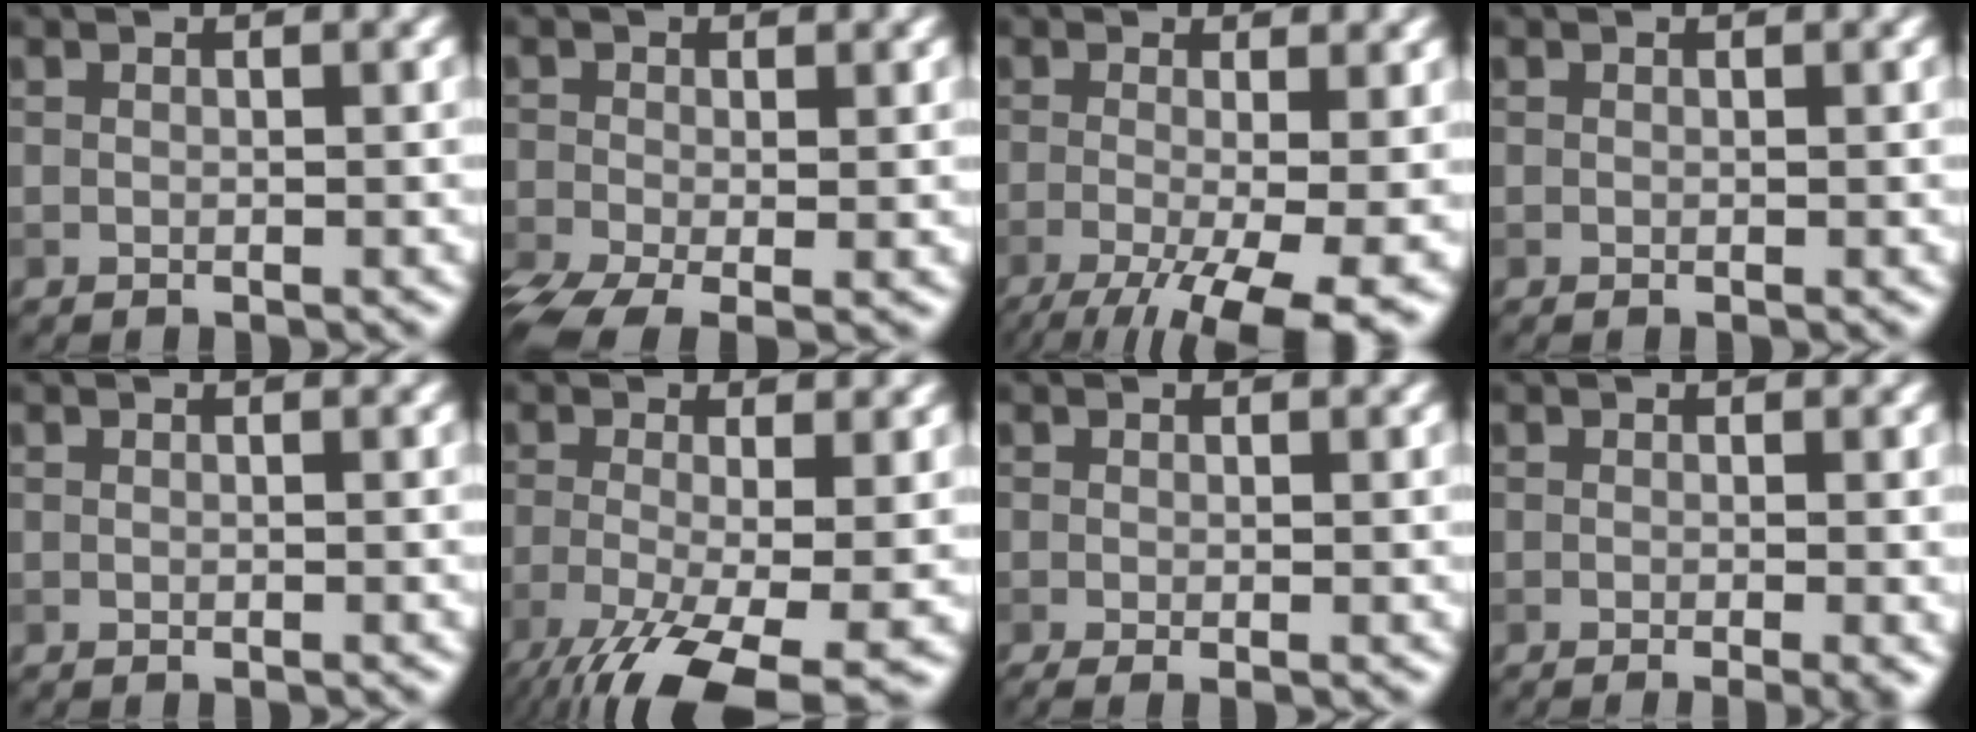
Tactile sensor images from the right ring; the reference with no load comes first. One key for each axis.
{"total": 5.3, "fx": -2.9, "fy": 2.0, "fz": 4.0, "tx": -0.090, "ty": -0.021, "tz": -0.056}
{"total": 11.0, "fx": -4.2, "fy": 3.8, "fz": 9.5, "tx": -0.141, "ty": -0.028, "tz": -0.054}
{"total": 0.0}
{"total": 0.0}
{"total": 11.3, "fx": -5.4, "fy": 3.7, "fz": 9.2, "tx": -0.171, "ty": -0.037, "tz": -0.088}
{"total": 1.4, "fx": -0.3, "fy": 0.3, "fz": 1.4, "tx": -0.024, "ty": -0.009, "tz": -0.005}
{"total": 2.4, "fx": -0.6, "fy": 0.6, "fz": 2.2, "tx": -0.024, "ty": -0.009, "tz": -0.008}